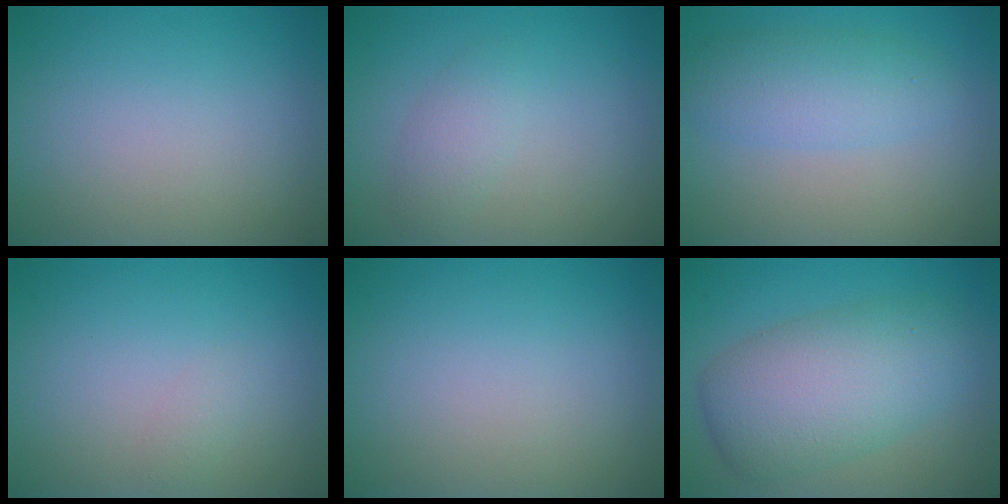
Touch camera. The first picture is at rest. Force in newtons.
{"total": 1.7, "press": 1.7, "slide": 0.1}
{"total": 3.7, "press": 3.6, "slide": 0.2}
{"total": 0.7, "press": 0.7, "slide": 0.0}
{"total": 0.0}
{"total": 7.6, "press": 7.6, "slide": 0.2}